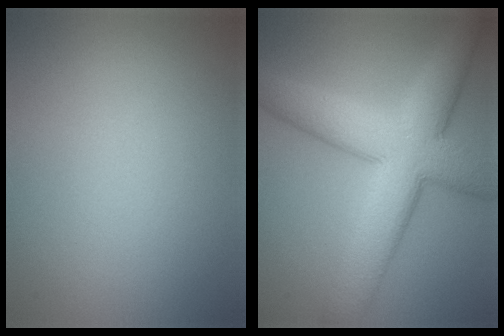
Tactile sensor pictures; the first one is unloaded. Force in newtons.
{"total": 9.9, "press": 9.9, "slide": 0.5}